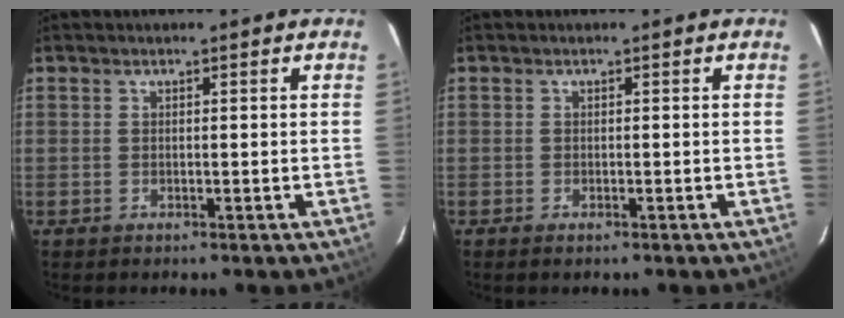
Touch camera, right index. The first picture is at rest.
{"total": 0.9, "force": [-0.7, 0.4, 0.5], "torque": [-0.008, -0.004, -0.013]}